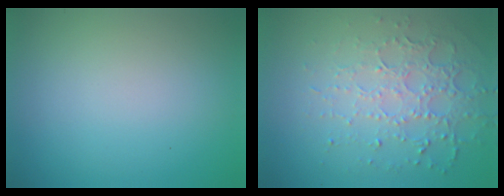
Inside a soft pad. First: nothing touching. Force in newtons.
{"total": 4.9, "press": 3.3, "slide": 3.6}